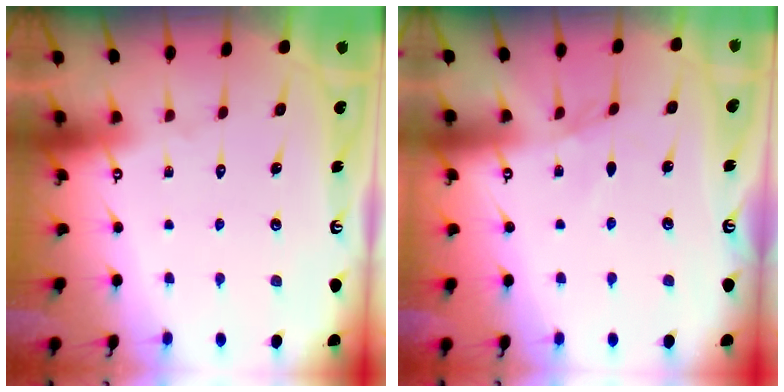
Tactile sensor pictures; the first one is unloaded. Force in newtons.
{"total": 2.6, "press": 2.5, "slide": 0.4}